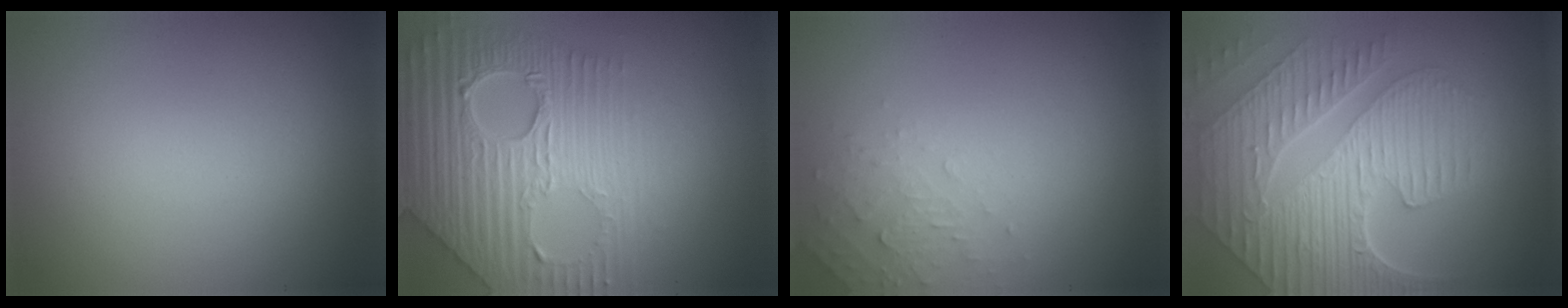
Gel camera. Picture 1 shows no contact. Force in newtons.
{"total": 8.7, "press": 6.0, "slide": 6.3}
{"total": 1.7, "press": 1.7, "slide": 0.2}
{"total": 9.3, "press": 6.3, "slide": 6.8}